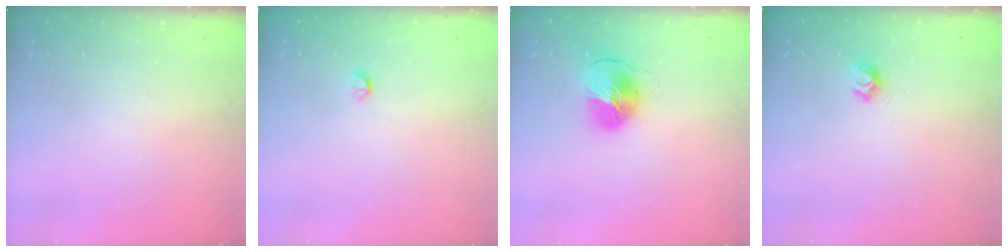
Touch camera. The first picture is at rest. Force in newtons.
{"total": 3.6, "press": 3.6, "slide": 0.7}
{"total": 8.2, "press": 8.1, "slide": 1.0}
{"total": 6.8, "press": 6.8, "slide": 0.5}